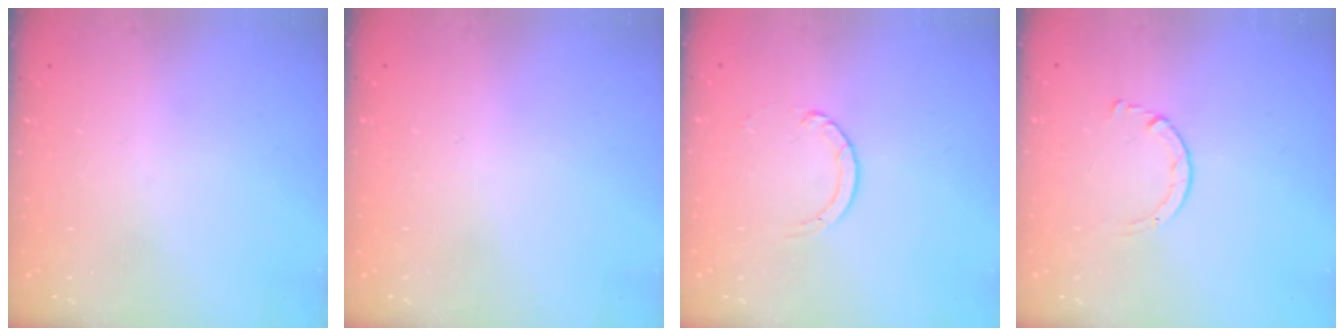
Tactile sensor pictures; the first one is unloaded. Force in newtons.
{"total": 2.6, "press": 2.6, "slide": 0.2}
{"total": 2.7, "press": 2.7, "slide": 0.3}
{"total": 2.7, "press": 2.7, "slide": 0.3}